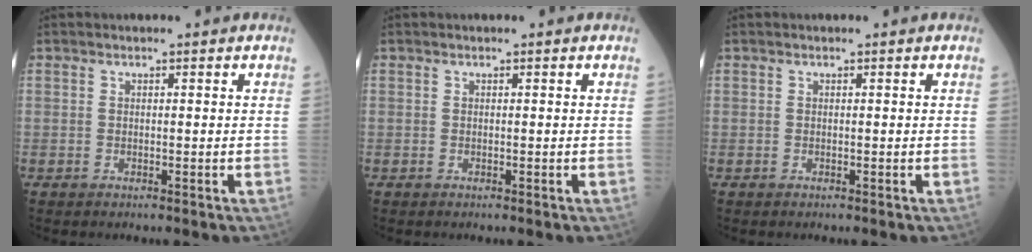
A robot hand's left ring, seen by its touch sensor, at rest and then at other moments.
{"total": 0.0}
{"total": 0.0}